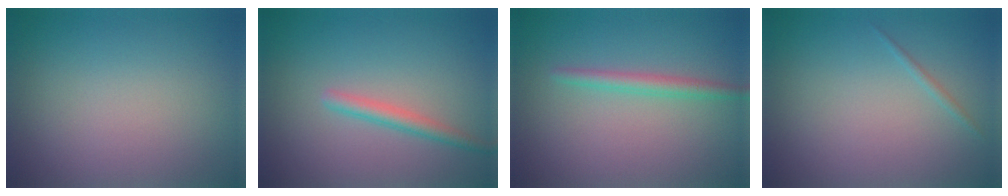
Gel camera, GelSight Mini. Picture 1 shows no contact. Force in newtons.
{"total": 1.8, "press": 1.8, "slide": 0.1}
{"total": 1.8, "press": 1.8, "slide": 0.2}
{"total": 0.6, "press": 0.6, "slide": 0.0}